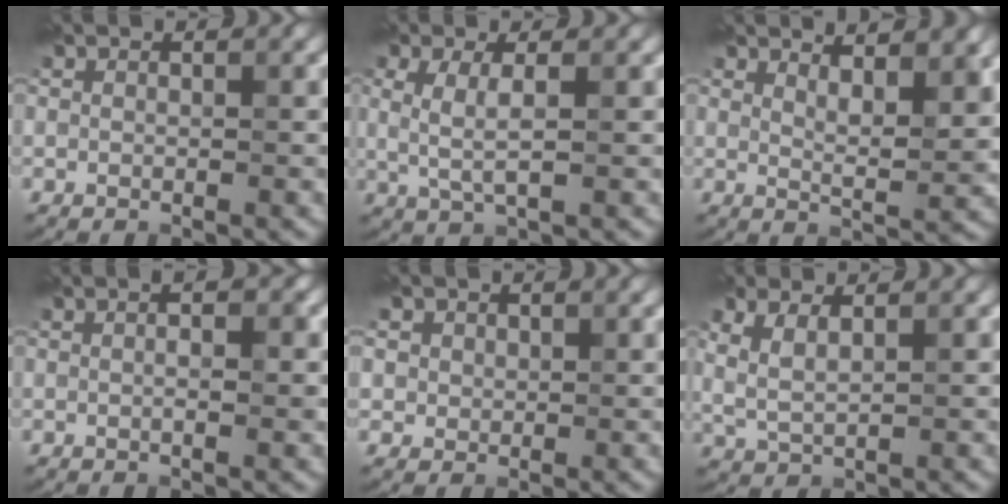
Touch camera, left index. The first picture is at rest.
{"total": 2.3, "force": [0.3, 0.3, 2.2], "torque": [-0.056, -0.003, 0.010]}
{"total": 4.0, "force": [3.0, 0.7, 2.6], "torque": [-0.043, 0.001, 0.048]}
{"total": 1.8, "force": [0.1, 0.5, 1.7], "torque": [-0.027, 0.003, 0.003]}
{"total": 3.9, "force": [1.9, 3.1, 1.5], "torque": [-0.038, 0.009, 0.026]}
{"total": 2.3, "force": [1.1, 0.8, 1.9], "torque": [-0.053, 0.001, 0.028]}